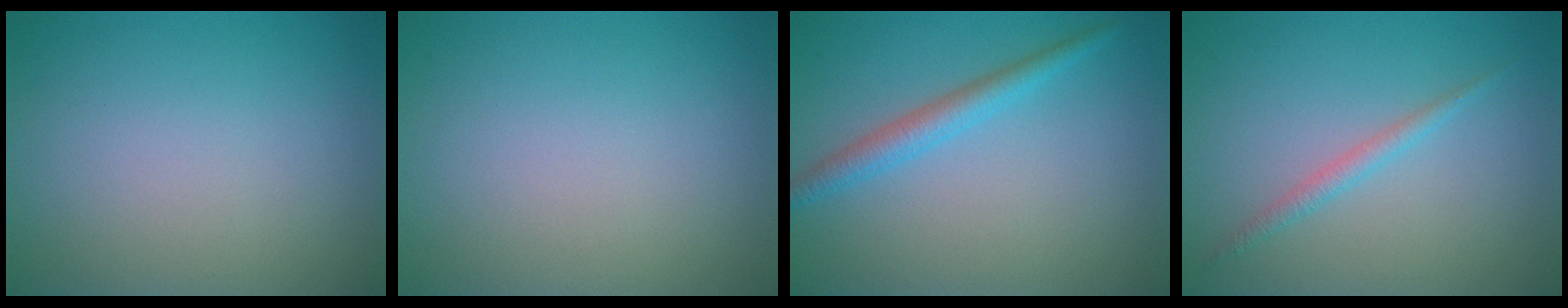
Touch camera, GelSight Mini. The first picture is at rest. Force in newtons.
{"total": 0.0}
{"total": 2.5, "press": 2.5, "slide": 0.1}
{"total": 1.4, "press": 1.4, "slide": 0.1}